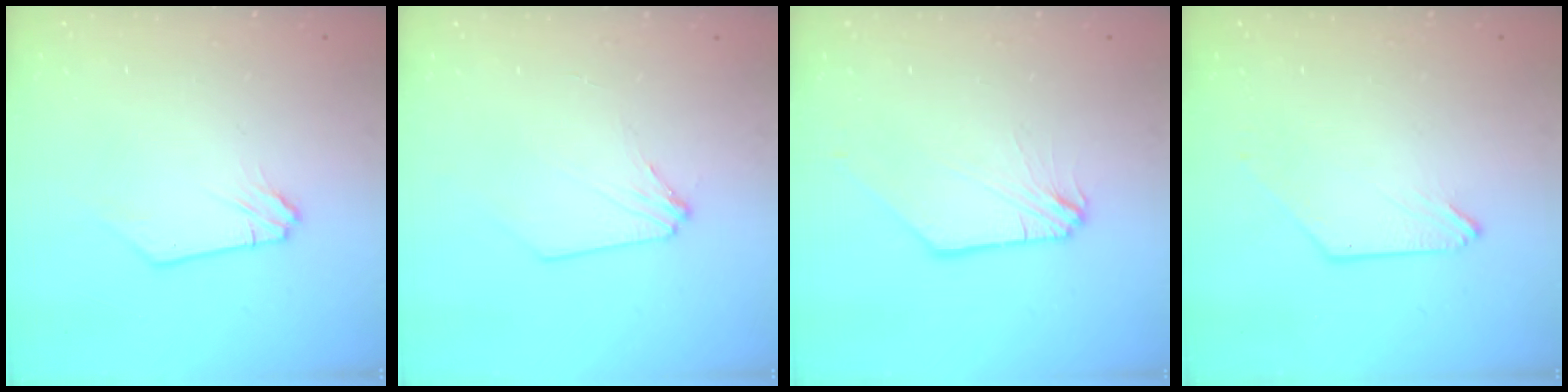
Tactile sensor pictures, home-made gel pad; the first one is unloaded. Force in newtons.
{"total": 2.6, "press": 2.5, "slide": 0.4}
{"total": 0.0}
{"total": 0.0}